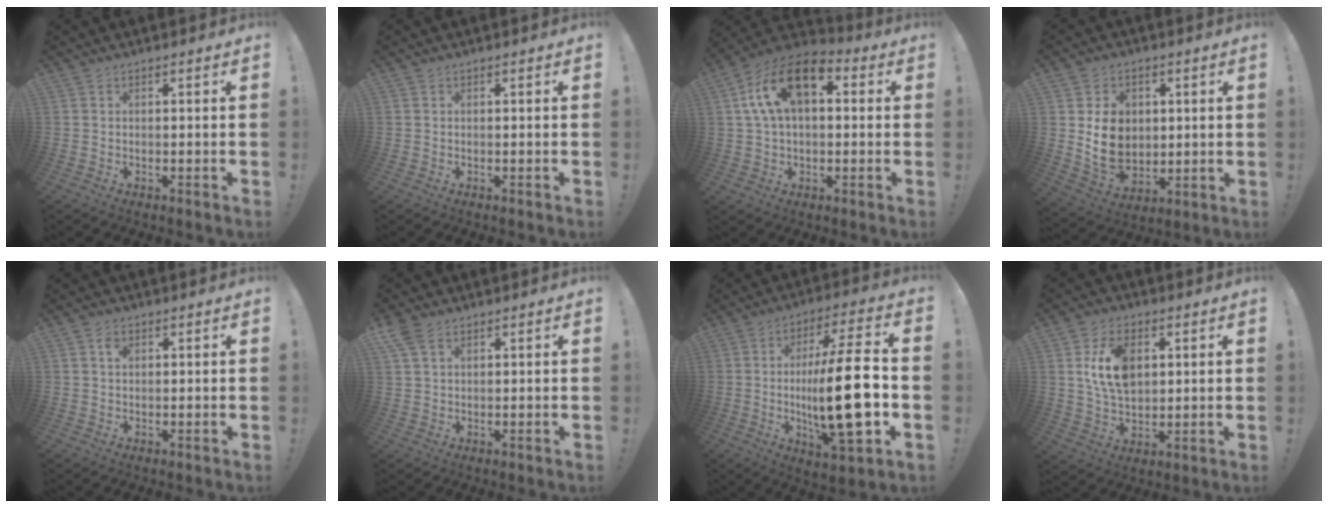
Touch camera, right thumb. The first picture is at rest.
{"total": 0.0}
{"total": 16.4, "force": [5.4, 9.6, 12.1], "torque": [-0.215, -0.005, 0.096]}
{"total": 12.8, "force": [2.9, 10.6, 6.6], "torque": [-0.108, -0.021, 0.059]}
{"total": 1.5, "force": [0.7, 1.1, 0.7], "torque": [-0.003, -0.003, 0.011]}
{"total": 4.3, "force": [2.4, 2.3, 2.8], "torque": [-0.058, -0.002, 0.049]}
{"total": 22.8, "force": [-2.2, 5.6, 22.0], "torque": [-0.377, -0.007, -0.039]}
{"total": 13.0, "force": [3.4, 8.6, 9.2], "torque": [-0.172, 0.005, 0.062]}